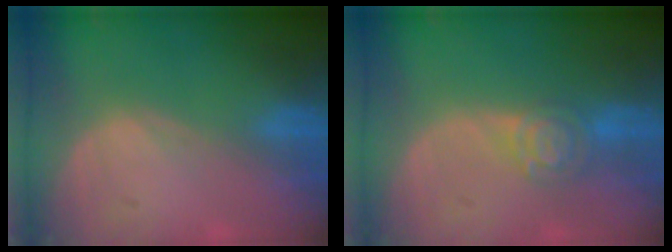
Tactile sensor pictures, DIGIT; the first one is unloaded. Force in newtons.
{"total": 5.0, "press": 4.3, "slide": 2.5}